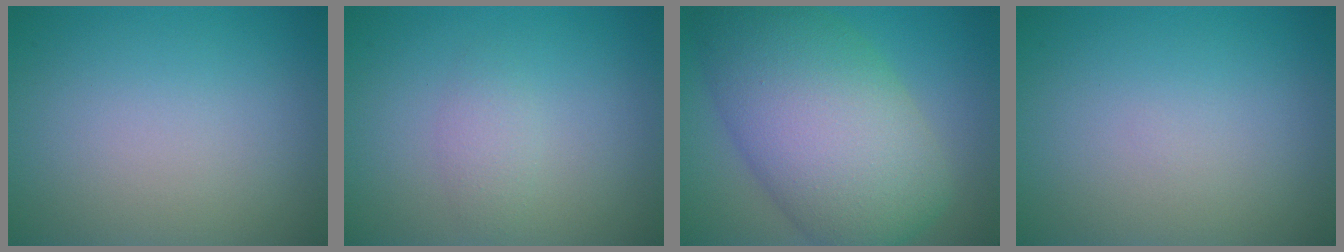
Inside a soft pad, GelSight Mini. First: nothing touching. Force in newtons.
{"total": 1.4, "press": 1.4, "slide": 0.0}
{"total": 12.1, "press": 12.1, "slide": 0.4}
{"total": 0.0}